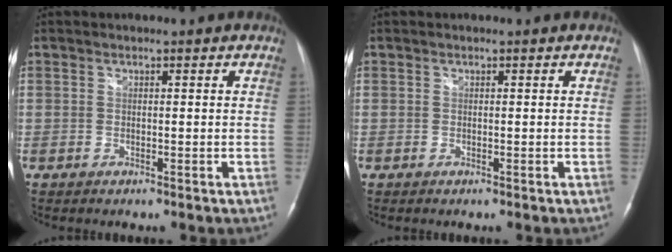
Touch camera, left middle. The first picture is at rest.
{"total": 0.0}